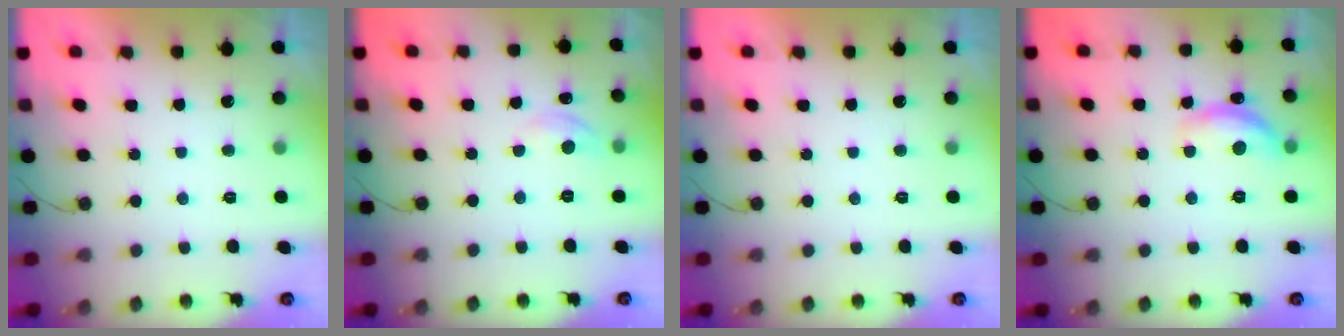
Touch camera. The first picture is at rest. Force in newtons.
{"total": 5.2, "press": 5.1, "slide": 0.7}
{"total": 0.0}
{"total": 12.3, "press": 12.3, "slide": 0.8}